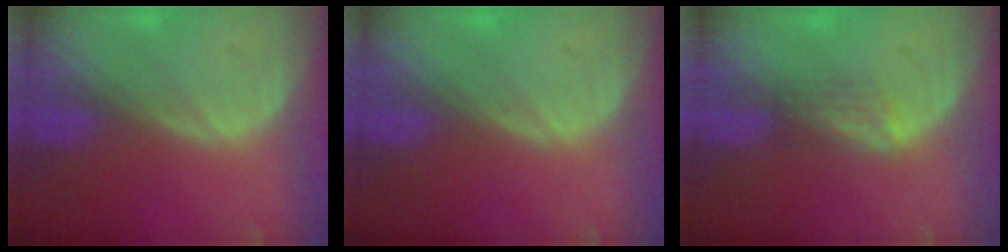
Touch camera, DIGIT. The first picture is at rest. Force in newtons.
{"total": 0.0}
{"total": 2.4, "press": 1.9, "slide": 1.5}